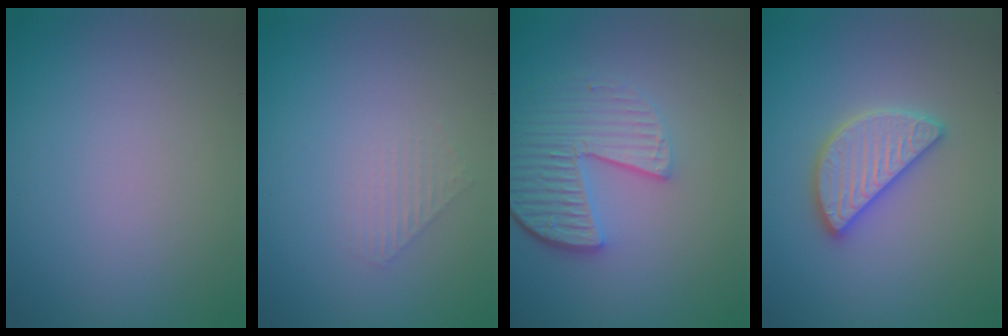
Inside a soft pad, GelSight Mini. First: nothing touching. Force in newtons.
{"total": 1.3, "press": 1.3, "slide": 0.2}
{"total": 5.5, "press": 4.1, "slide": 3.6}
{"total": 4.5, "press": 4.5, "slide": 0.3}